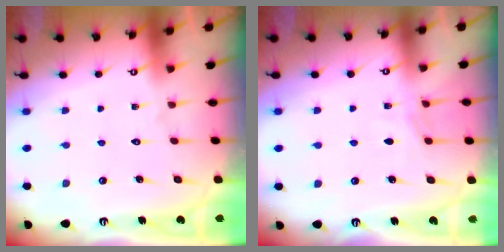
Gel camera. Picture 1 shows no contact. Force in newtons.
{"total": 3.0, "press": 3.0, "slide": 0.5}